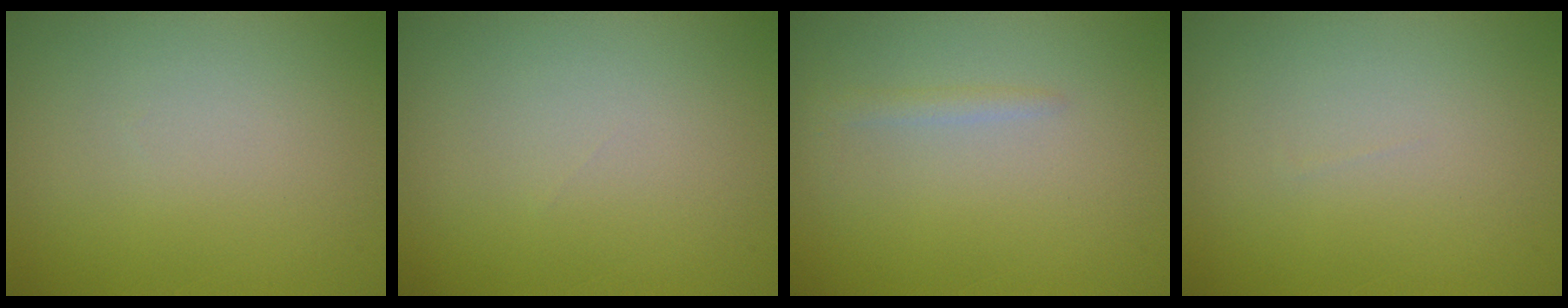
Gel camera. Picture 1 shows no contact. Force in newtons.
{"total": 0.0}
{"total": 0.9, "press": 0.9, "slide": 0.1}
{"total": 0.0}